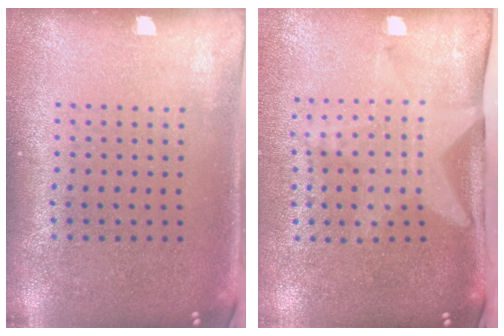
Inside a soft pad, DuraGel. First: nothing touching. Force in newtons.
{"total": 2.0, "press": 1.5, "slide": 1.3}